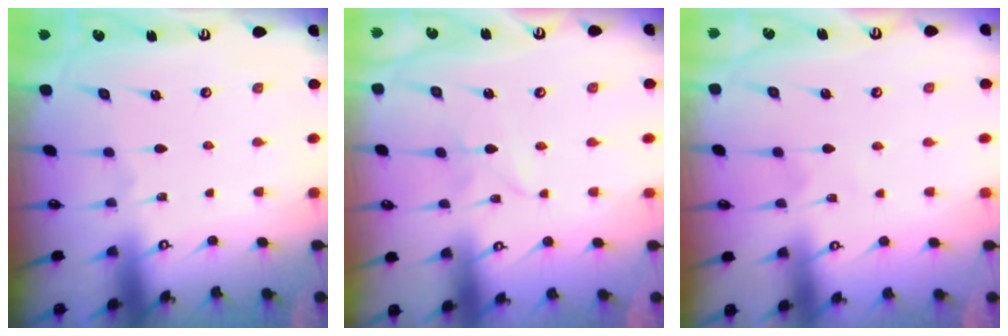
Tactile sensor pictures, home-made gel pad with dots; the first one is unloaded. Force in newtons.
{"total": 2.1, "press": 2.1, "slide": 0.2}
{"total": 2.2, "press": 2.2, "slide": 0.3}